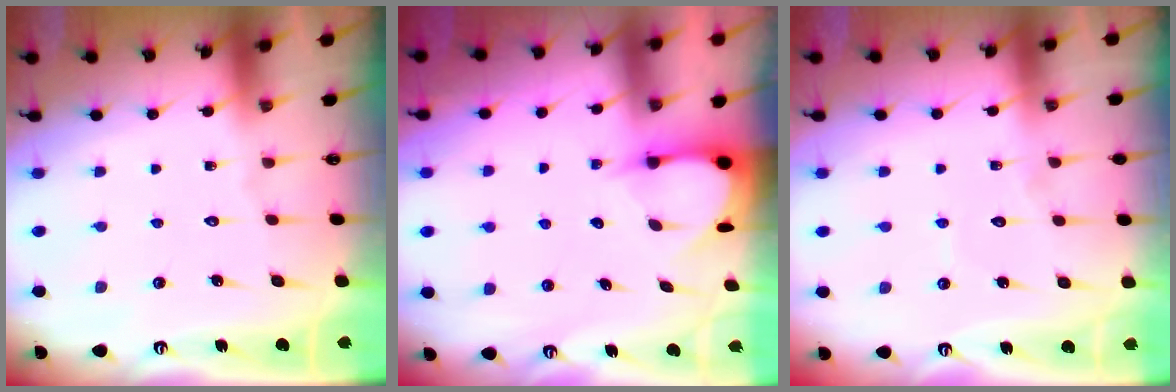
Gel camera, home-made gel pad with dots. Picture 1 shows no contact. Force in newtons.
{"total": 3.5, "press": 3.5, "slide": 0.3}
{"total": 4.5, "press": 4.5, "slide": 0.5}